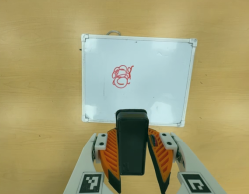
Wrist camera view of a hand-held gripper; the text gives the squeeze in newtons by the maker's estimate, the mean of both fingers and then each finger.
{"total": 6.0, "left": 4.8, "right": 7.2}